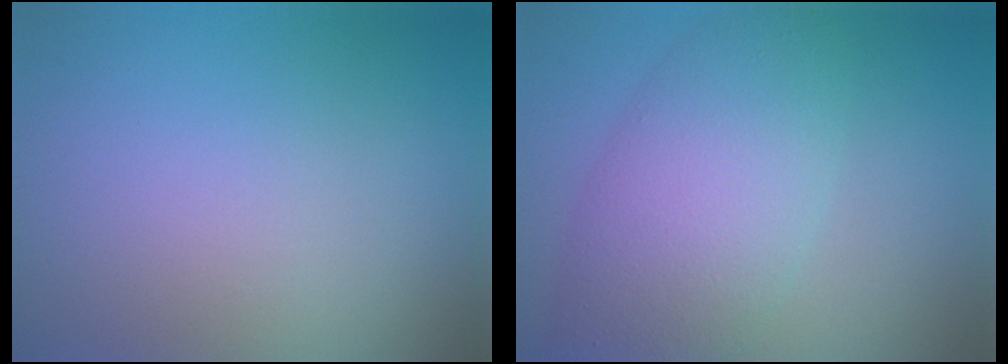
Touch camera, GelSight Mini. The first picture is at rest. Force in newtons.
{"total": 7.3, "press": 7.3, "slide": 0.3}